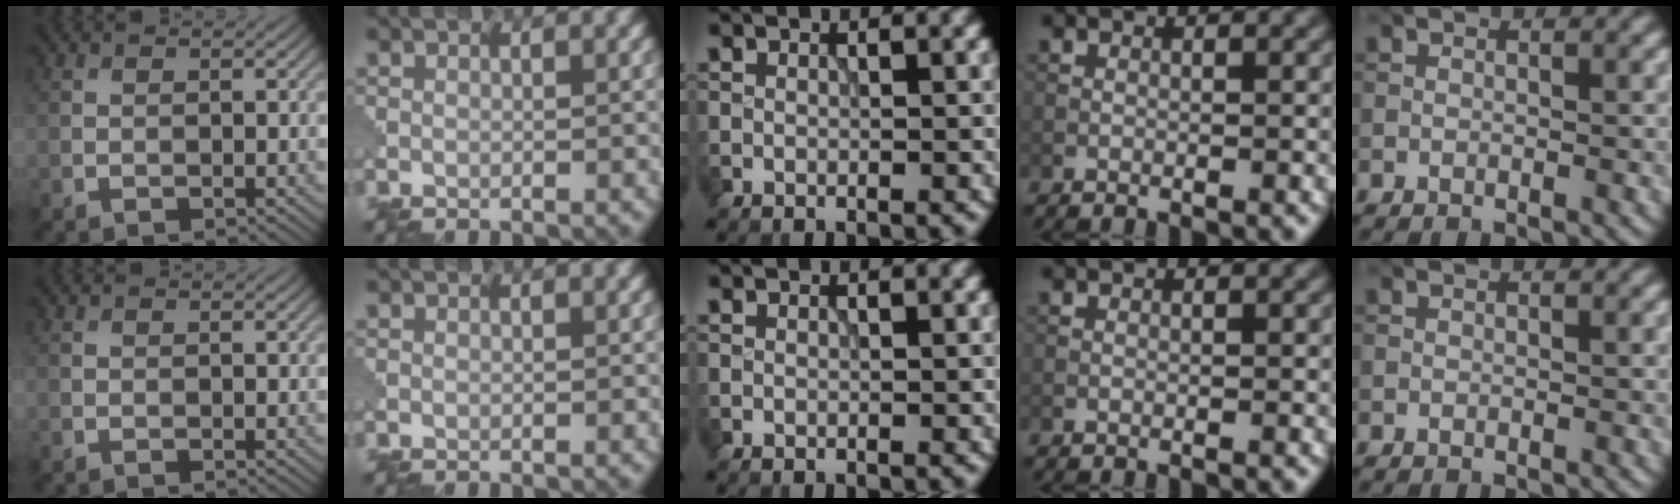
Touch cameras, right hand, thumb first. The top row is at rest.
{}